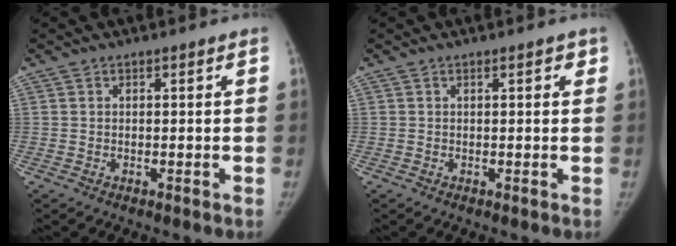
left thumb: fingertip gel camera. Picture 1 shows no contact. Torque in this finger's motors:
{"motor_torque": [-0.35, 0.27, -0.01, 0.47, -0.04]}